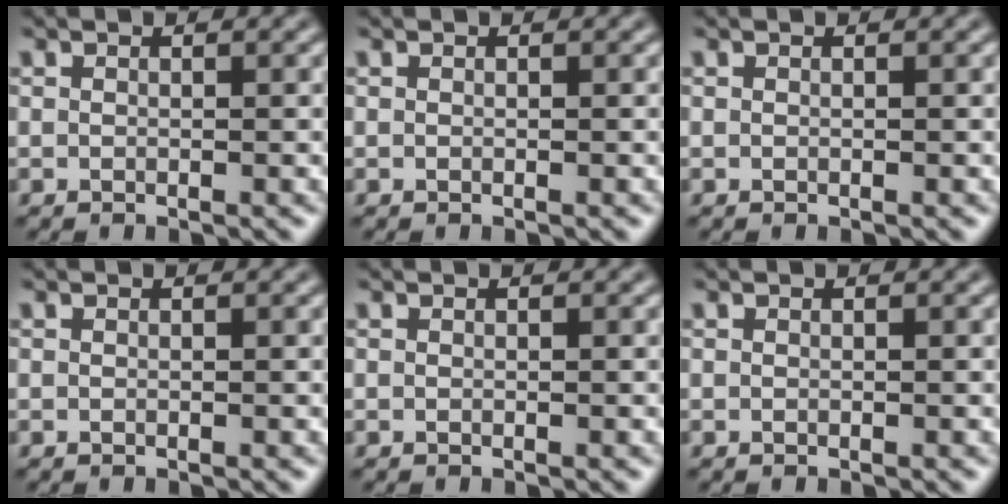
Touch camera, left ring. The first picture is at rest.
{"total": 0.0}
{"total": 0.0}
{"total": 0.0}
{"total": 0.0}
{"total": 0.0}